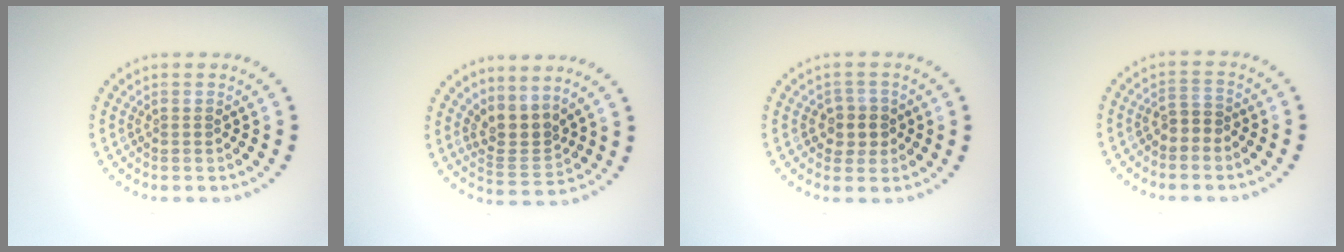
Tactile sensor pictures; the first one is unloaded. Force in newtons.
{"total": 3.0, "press": 2.1, "slide": 2.1}
{"total": 2.1, "press": 2.0, "slide": 0.7}
{"total": 1.7, "press": 1.4, "slide": 0.9}